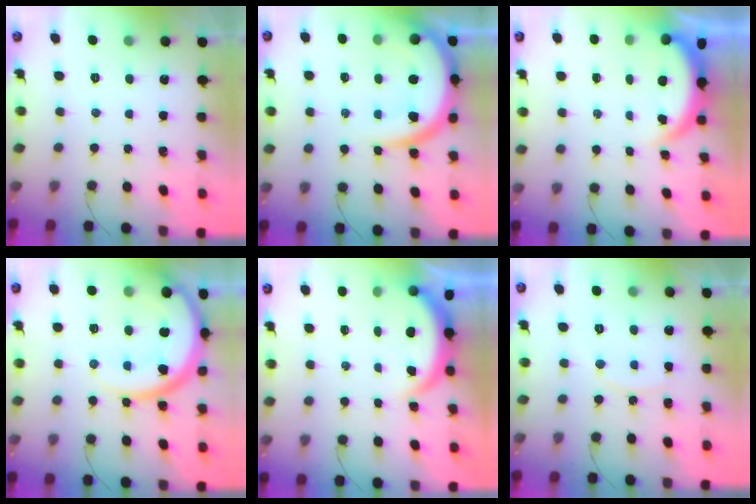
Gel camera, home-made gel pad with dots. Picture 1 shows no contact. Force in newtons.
{"total": 16.2, "press": 16.1, "slide": 1.7}
{"total": 3.9, "press": 3.9, "slide": 0.2}
{"total": 15.9, "press": 15.8, "slide": 1.5}
{"total": 3.9, "press": 3.9, "slide": 0.2}
{"total": 6.5, "press": 6.5, "slide": 0.2}